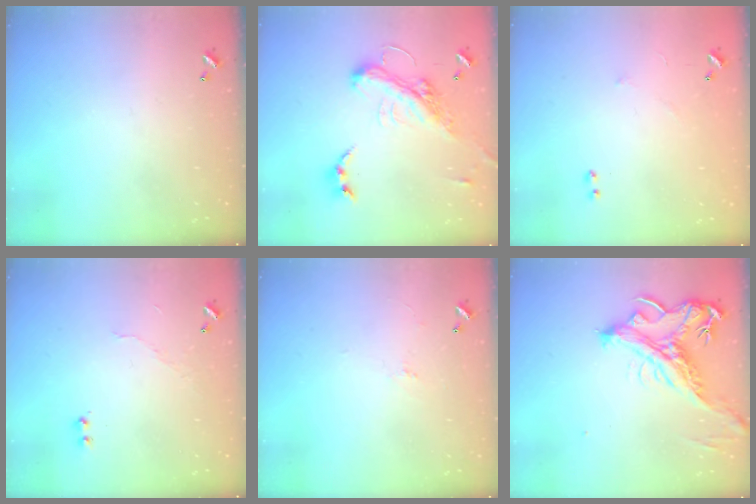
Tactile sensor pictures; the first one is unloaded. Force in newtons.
{"total": 6.2, "press": 6.0, "slide": 1.6}
{"total": 5.9, "press": 5.9, "slide": 0.7}
{"total": 5.6, "press": 5.6, "slide": 0.4}
{"total": 1.7, "press": 1.5, "slide": 0.8}
{"total": 4.6, "press": 4.3, "slide": 1.4}